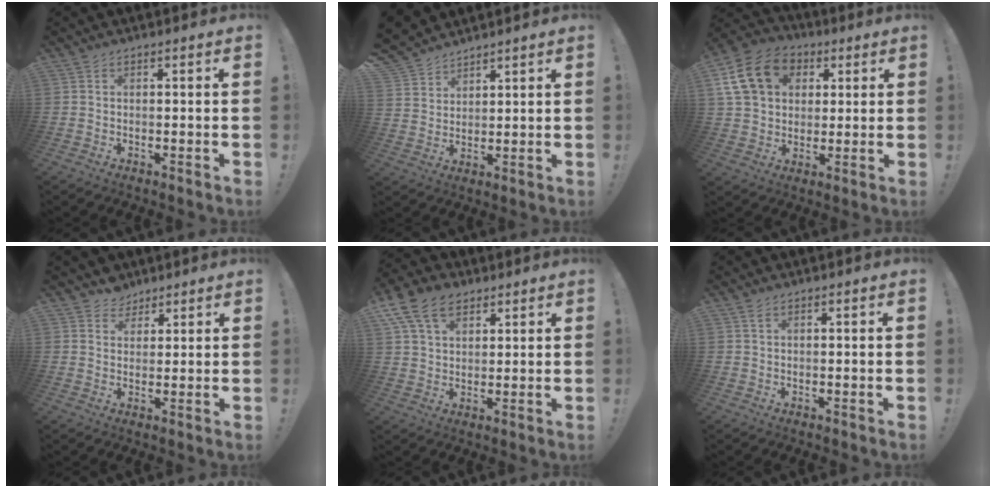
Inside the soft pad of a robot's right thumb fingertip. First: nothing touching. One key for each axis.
{"total": 6.2, "fx": 5.0, "fy": 3.6, "fz": 0.6, "tx": -0.022, "ty": -0.040, "tz": 0.101}
{"total": 17.7, "fx": 5.8, "fy": 13.9, "fz": 9.3, "tx": -0.145, "ty": -0.007, "tz": 0.116}
{"total": 4.4, "fx": 3.2, "fy": 3.0, "fz": -0.1, "tx": 0.001, "ty": -0.018, "tz": 0.061}
{"total": 11.7, "fx": 6.1, "fy": 7.8, "fz": 6.1, "tx": -0.102, "ty": -0.018, "tz": 0.120}
{"total": 1.0, "fx": 0.6, "fy": 0.2, "fz": 0.8, "tx": -0.011, "ty": 0.000, "tz": 0.008}